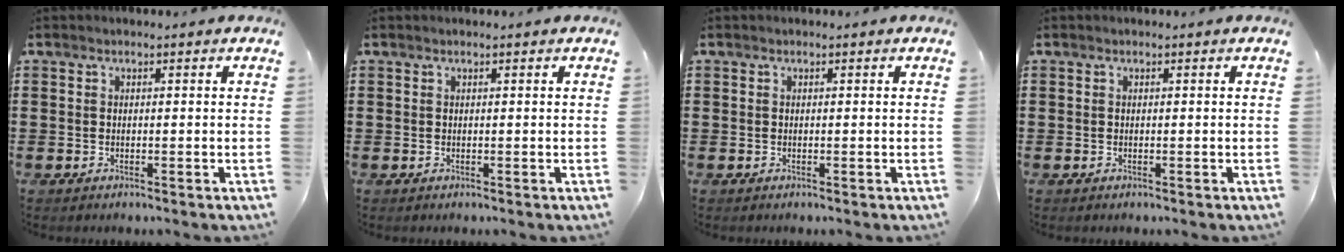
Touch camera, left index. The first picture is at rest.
{"total": 0.0}
{"total": 0.0}
{"total": 0.0}